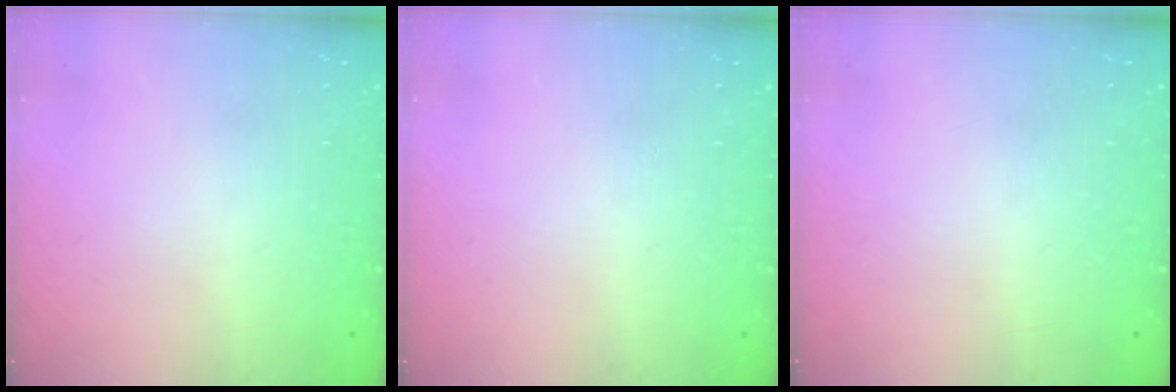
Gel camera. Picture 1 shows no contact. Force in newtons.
{"total": 0.0}
{"total": 0.0}